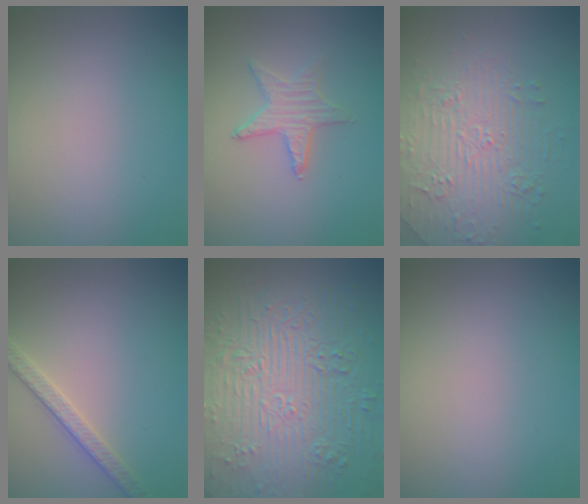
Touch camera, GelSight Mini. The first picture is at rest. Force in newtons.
{"total": 1.6, "press": 1.6, "slide": 0.2}
{"total": 4.4, "press": 4.0, "slide": 1.8}
{"total": 2.7, "press": 2.6, "slide": 0.6}
{"total": 12.0, "press": 7.9, "slide": 9.0}
{"total": 0.0}